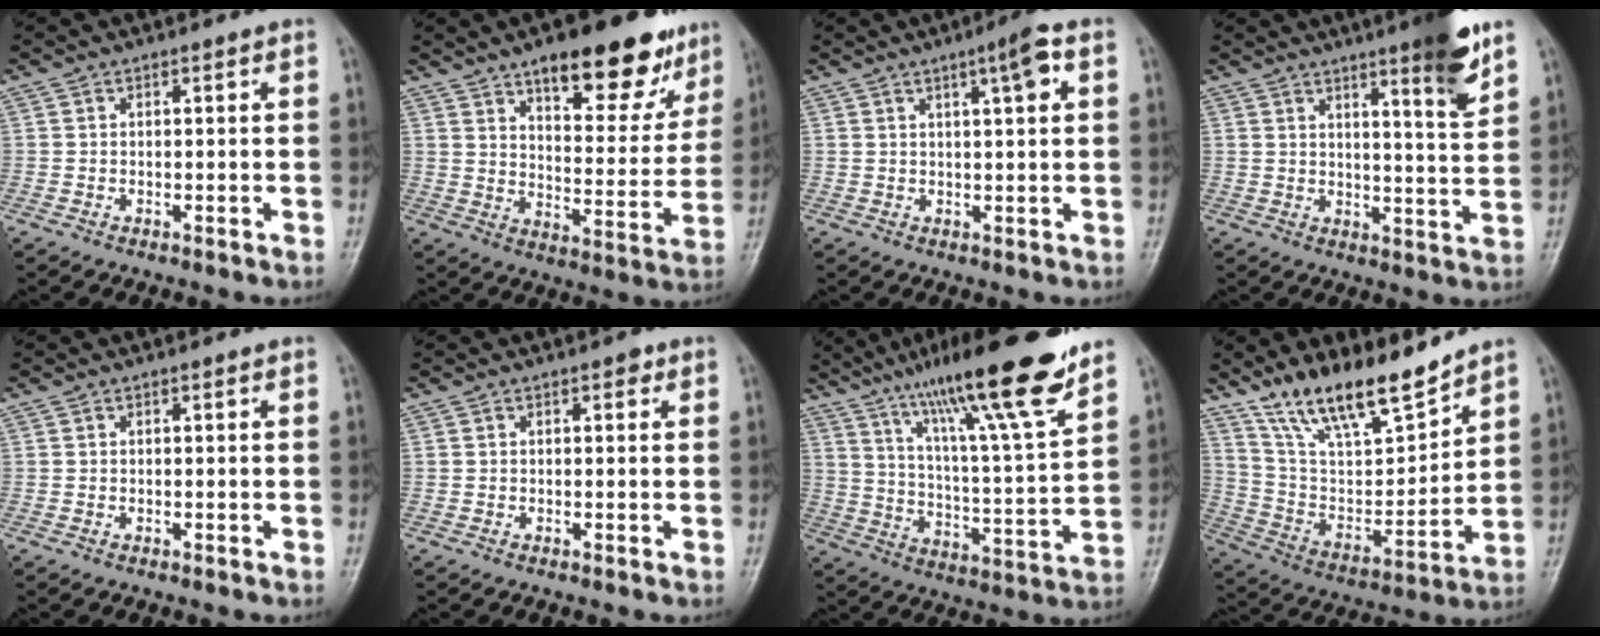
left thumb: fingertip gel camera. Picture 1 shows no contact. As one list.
[{"total": 19.5, "force": [12.7, 7.4, 12.8], "torque": [-0.121, -0.061, 0.185]}, {"total": 4.9, "force": [2.0, 0.7, 4.5], "torque": [-0.068, 0.002, 0.031]}, {"total": 9.7, "force": [6.1, 0.9, 7.4], "torque": [-0.096, -0.042, 0.086]}, {"total": 0.0}, {"total": 1.2, "force": [0.6, 0.7, 0.8], "torque": [-0.004, 0.001, 0.004]}, {"total": 21.1, "force": [14.6, 2.2, 15.1], "torque": [-0.229, -0.060, 0.243]}, {"total": 16.7, "force": [13.6, 4.3, 8.7], "torque": [-0.125, -0.071, 0.256]}]